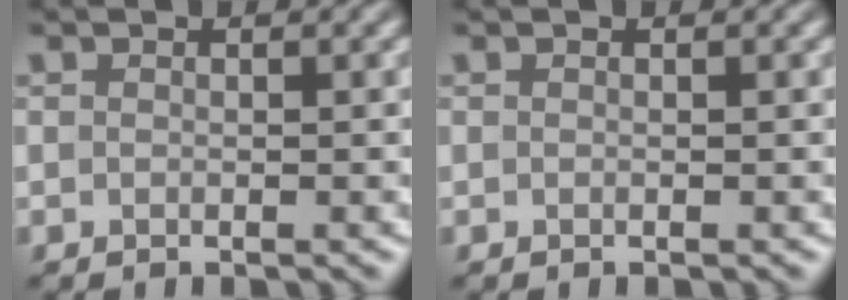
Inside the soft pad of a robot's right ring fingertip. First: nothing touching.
{"total": 0.0}